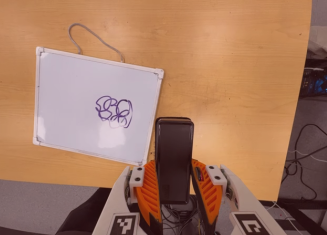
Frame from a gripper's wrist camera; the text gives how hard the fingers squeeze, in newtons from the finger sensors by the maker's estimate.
{"total": 5.0, "left": 3.2, "right": 6.8}